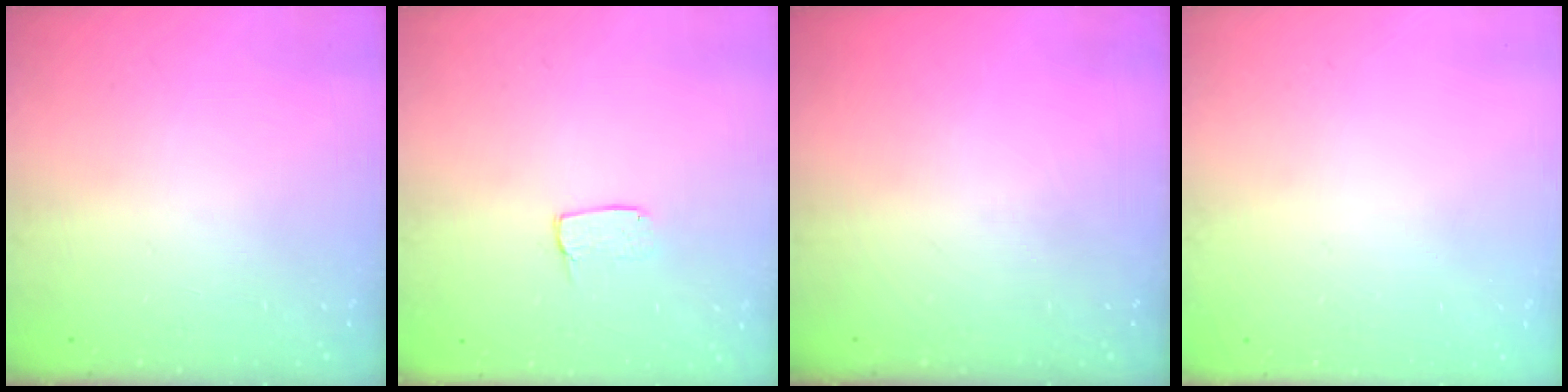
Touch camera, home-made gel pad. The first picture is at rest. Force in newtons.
{"total": 4.4, "press": 4.4, "slide": 0.3}
{"total": 0.0}
{"total": 0.0}